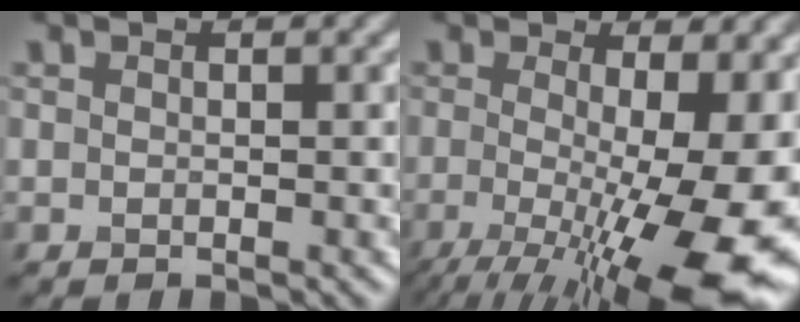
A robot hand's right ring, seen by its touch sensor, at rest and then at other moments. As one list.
[{"total": 15.2, "force": [-3.0, 5.0, 14.0], "torque": [-0.205, -0.028, -0.035]}]